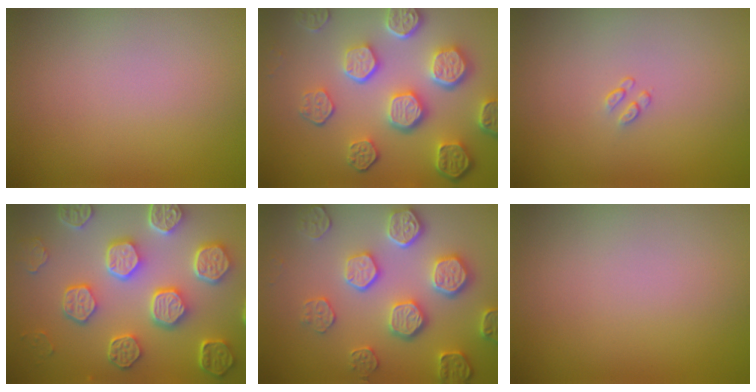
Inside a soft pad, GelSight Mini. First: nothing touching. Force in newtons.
{"total": 7.8, "press": 6.0, "slide": 5.1}
{"total": 0.6, "press": 0.4, "slide": 0.5}
{"total": 8.3, "press": 6.2, "slide": 5.6}
{"total": 5.0, "press": 4.9, "slide": 1.2}
{"total": 0.0}